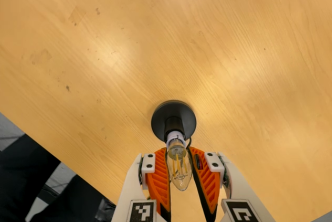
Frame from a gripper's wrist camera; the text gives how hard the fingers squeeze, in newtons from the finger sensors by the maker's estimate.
{"total": 13.4, "left": 12.9, "right": 14.0}